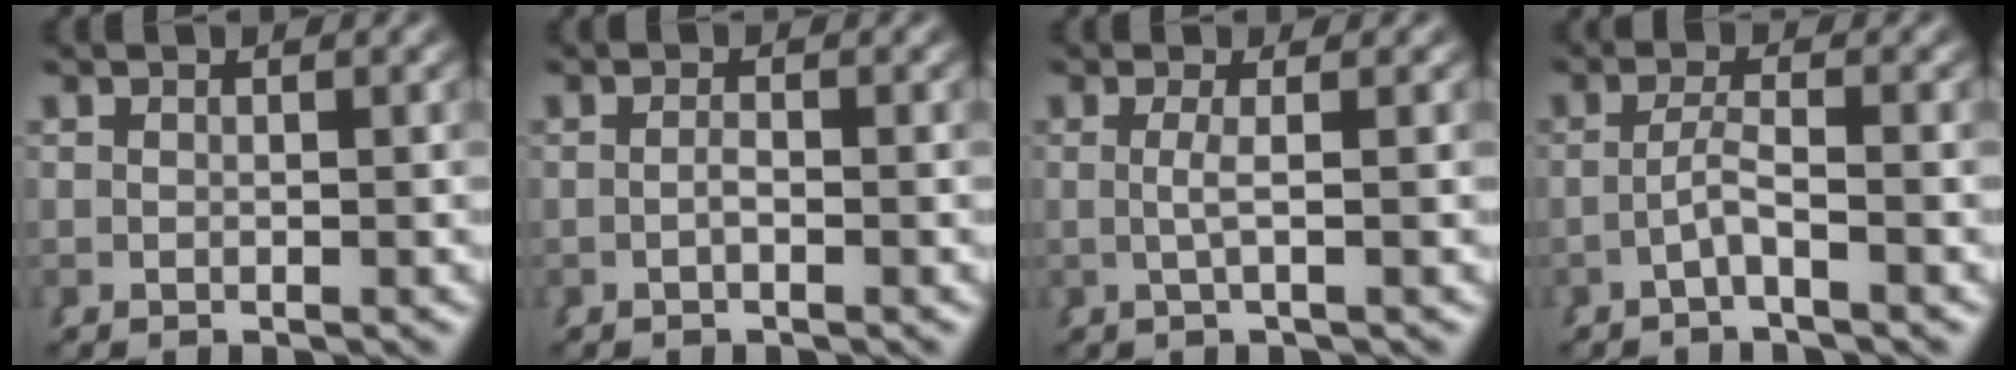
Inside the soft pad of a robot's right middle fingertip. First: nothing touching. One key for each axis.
{"total": 0.9, "fx": -0.6, "fy": -0.2, "fz": 0.6, "tx": -0.013, "ty": -0.005, "tz": -0.008}
{"total": 1.6, "fx": 0.2, "fy": -0.9, "fz": 1.3, "tx": -0.026, "ty": -0.002, "tz": 0.006}
{"total": 2.1, "fx": -1.4, "fy": -0.6, "fz": 1.3, "tx": -0.030, "ty": -0.007, "tz": -0.019}